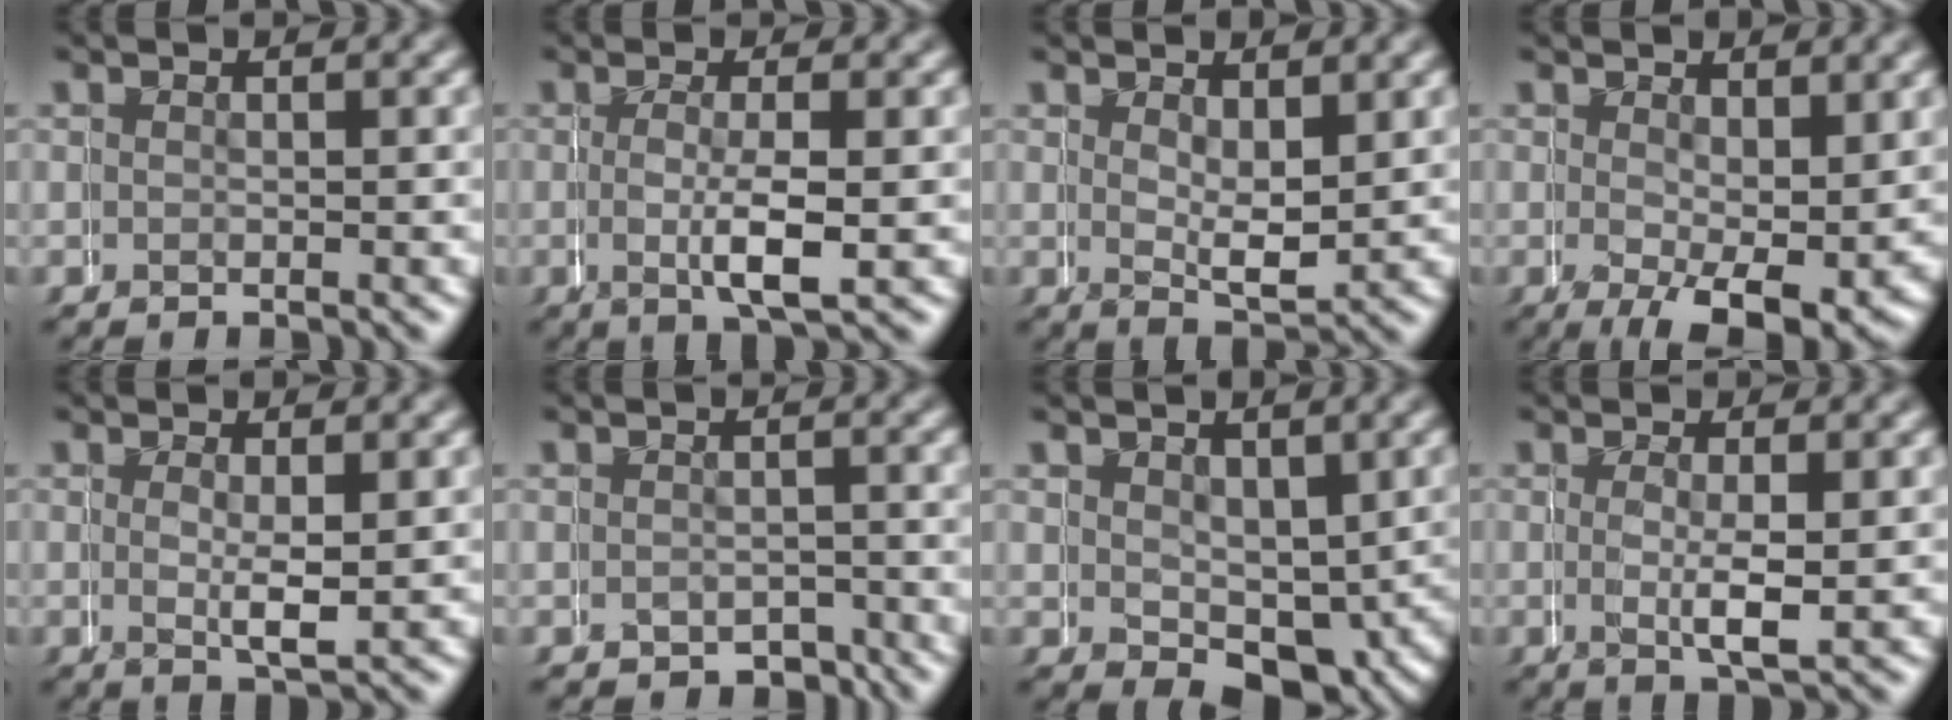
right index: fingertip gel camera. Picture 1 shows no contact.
{"total": 2.1, "force": [0.4, 0.1, 2.1], "torque": [-0.044, -0.003, 0.006]}
{"total": 2.8, "force": [1.6, 0.9, 2.0], "torque": [-0.031, -0.003, 0.029]}
{"total": 5.1, "force": [-0.9, 1.9, 4.6], "torque": [-0.066, -0.022, -0.004]}
{"total": 1.6, "force": [1.1, -0.1, 1.1], "torque": [-0.012, -0.002, 0.021]}
{"total": 2.1, "force": [-1.5, 1.4, -0.6], "torque": [0.012, 0.001, -0.029]}
{"total": 4.0, "force": [0.5, 2.8, 2.8], "torque": [-0.031, -0.022, 0.021]}
{"total": 1.8, "force": [0.9, -0.1, 1.5], "torque": [-0.021, -0.002, 0.016]}